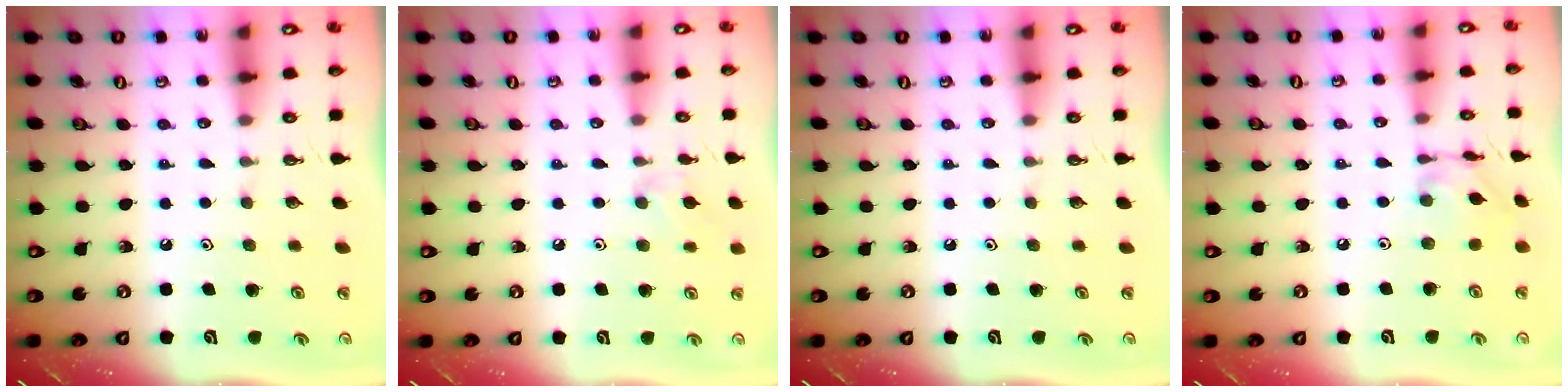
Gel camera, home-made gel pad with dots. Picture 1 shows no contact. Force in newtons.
{"total": 7.5, "press": 7.5, "slide": 0.8}
{"total": 0.0}
{"total": 6.1, "press": 6.1, "slide": 0.3}